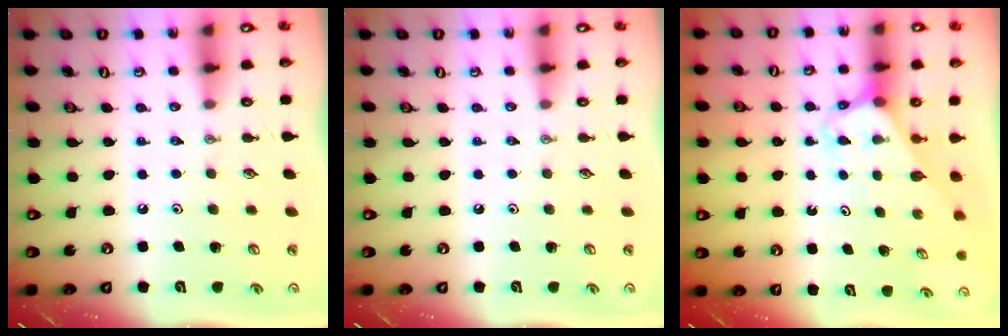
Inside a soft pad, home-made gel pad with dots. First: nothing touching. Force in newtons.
{"total": 0.0}
{"total": 3.1, "press": 3.1, "slide": 0.2}